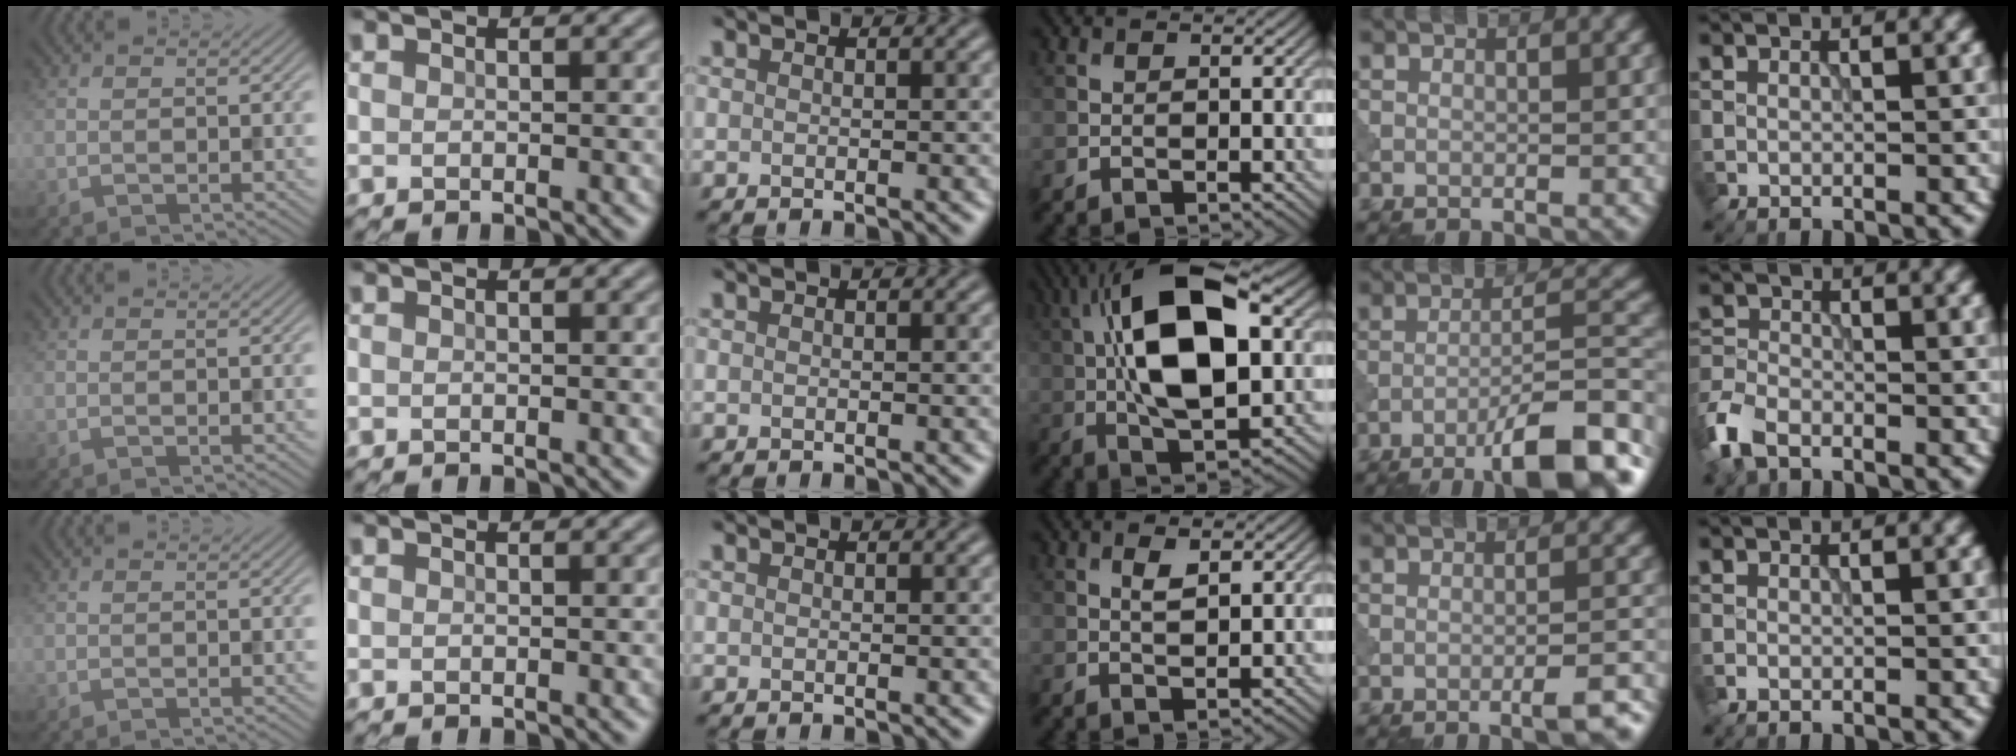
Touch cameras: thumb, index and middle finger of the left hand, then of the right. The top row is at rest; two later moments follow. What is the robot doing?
{"motion": "shake", "object": "bell"}